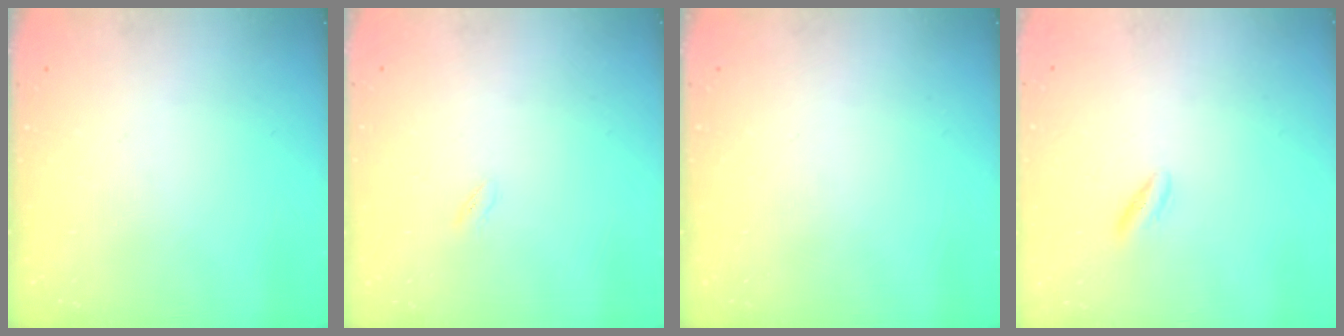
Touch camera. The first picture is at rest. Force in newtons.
{"total": 1.7, "press": 1.5, "slide": 0.6}
{"total": 0.0}
{"total": 1.9, "press": 1.6, "slide": 1.0}